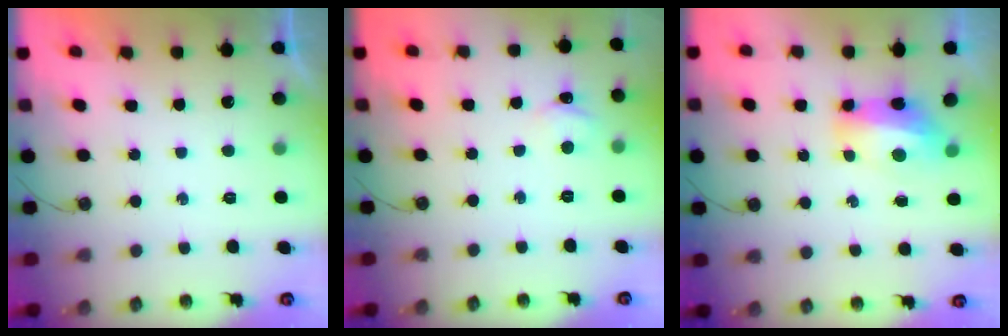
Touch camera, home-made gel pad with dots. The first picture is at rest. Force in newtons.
{"total": 3.6, "press": 3.5, "slide": 0.5}
{"total": 8.0, "press": 7.9, "slide": 0.9}